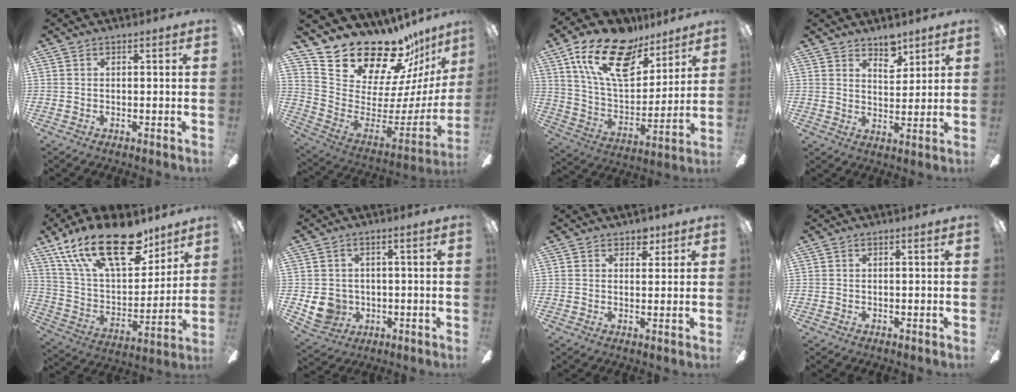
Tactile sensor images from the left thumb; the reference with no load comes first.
{"total": 20.2, "force": [18.2, 6.9, 5.4], "torque": [-0.096, -0.160, 0.331]}
{"total": 21.5, "force": [12.8, 10.9, 13.3], "torque": [-0.237, -0.056, 0.229]}
{"total": 5.9, "force": [4.9, 2.6, 2.2], "torque": [-0.014, -0.031, 0.084]}
{"total": 25.7, "force": [15.9, 12.2, 16.0], "torque": [-0.285, -0.090, 0.280]}
{"total": 6.6, "force": [-0.6, 6.1, 2.4], "torque": [-0.063, 0.001, -0.009]}
{"total": 3.5, "force": [2.6, 2.1, 1.1], "torque": [-0.002, -0.009, 0.043]}
{"total": 0.0}